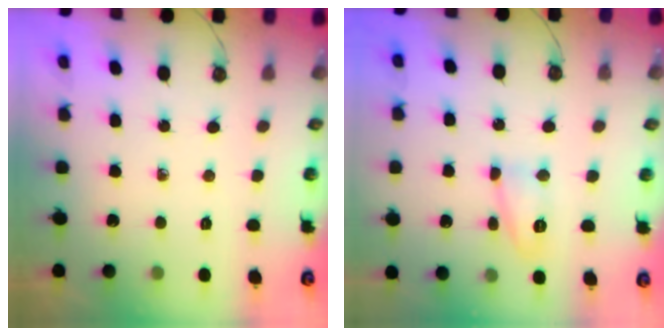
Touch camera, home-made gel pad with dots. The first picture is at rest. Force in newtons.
{"total": 9.2, "press": 9.2, "slide": 1.2}